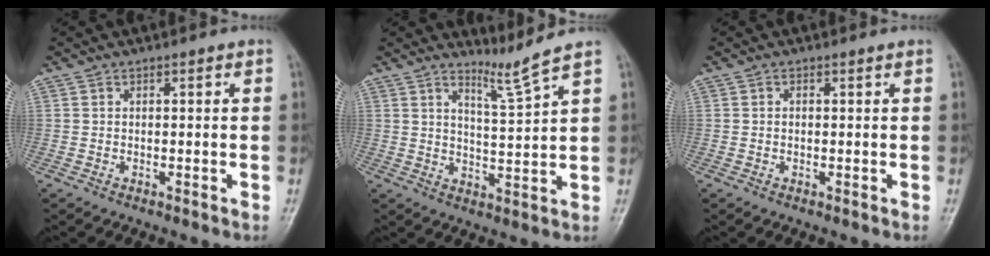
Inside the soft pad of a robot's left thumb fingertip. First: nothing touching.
{"total": 4.5, "force": [3.9, -1.9, 1.3], "torque": [-0.030, -0.059, 0.081]}
{"total": 0.6, "force": [0.1, 0.3, 0.5], "torque": [-0.010, 0.004, 0.003]}